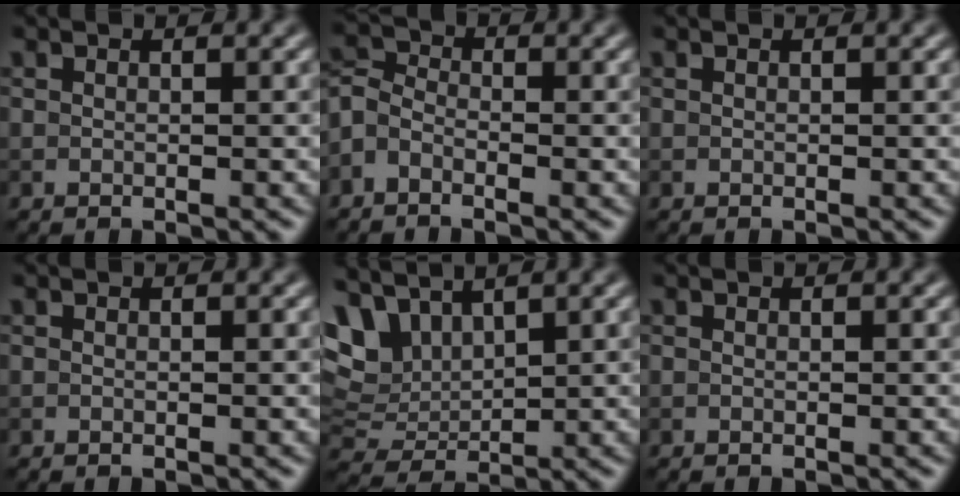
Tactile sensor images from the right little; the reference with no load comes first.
{"total": 2.6, "force": [-1.5, 1.5, 1.5], "torque": [-0.035, 0.007, -0.042]}
{"total": 0.6, "force": [-0.3, -0.5, -0.2], "torque": [0.006, 0.000, -0.005]}
{"total": 0.0}
{"total": 5.4, "force": [3.3, 2.9, 3.2], "torque": [-0.075, 0.004, 0.066]}
{"total": 0.0}